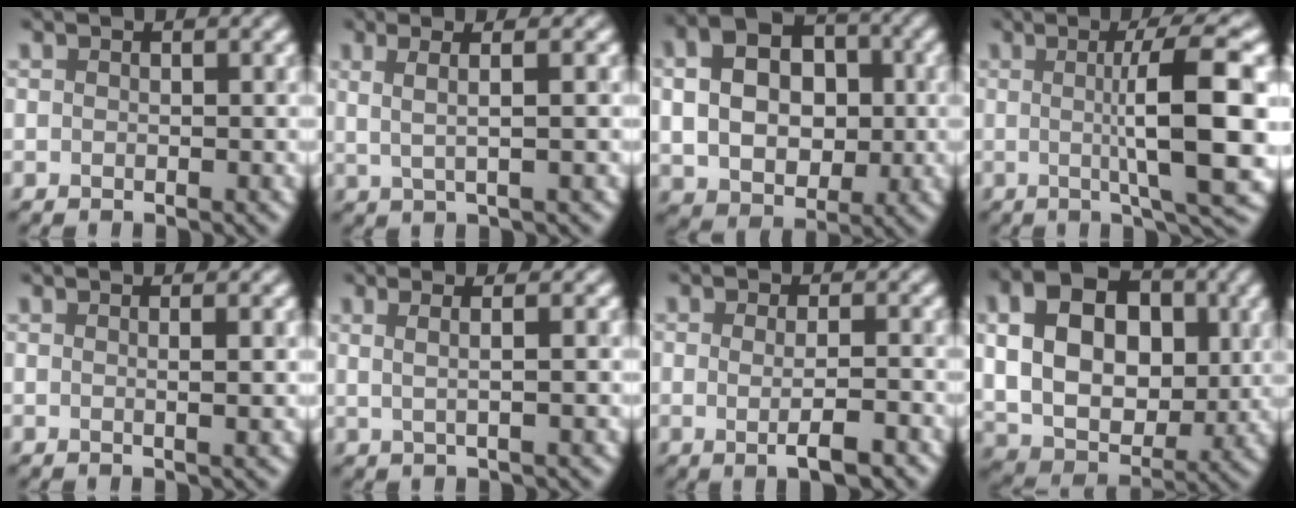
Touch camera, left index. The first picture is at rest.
{"total": 3.2, "force": [1.0, 0.8, 2.9], "torque": [-0.051, 0.001, 0.008]}
{"total": 8.7, "force": [1.1, 6.3, 5.9], "torque": [-0.120, 0.013, 0.017]}
{"total": 9.4, "force": [0.4, 1.6, 9.3], "torque": [-0.120, 0.004, 0.009]}
{"total": 1.9, "force": [0.4, 0.7, 1.7], "torque": [-0.010, 0.003, -0.011]}
{"total": 3.3, "force": [1.2, 1.3, 2.8], "torque": [-0.037, 0.011, -0.005]}
{"total": 3.5, "force": [-1.0, 1.0, 3.2], "torque": [-0.056, -0.003, -0.014]}
{"total": 12.2, "force": [2.4, 8.7, 8.2], "torque": [-0.160, 0.024, 0.037]}